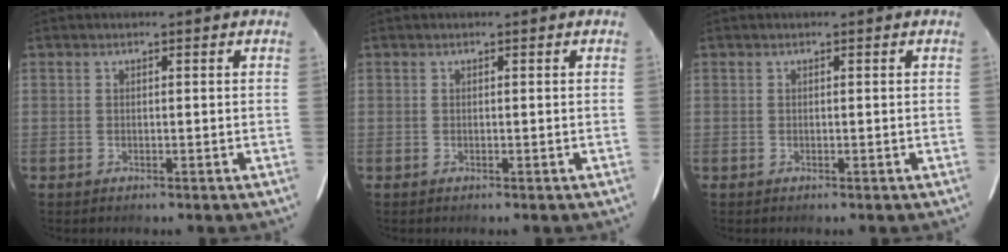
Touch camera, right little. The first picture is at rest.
{"total": 0.0}
{"total": 0.0}